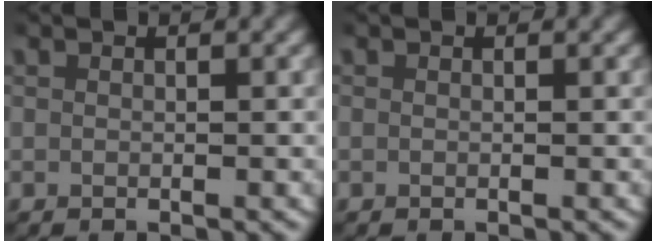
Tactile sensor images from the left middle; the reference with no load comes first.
{"total": 0.0}